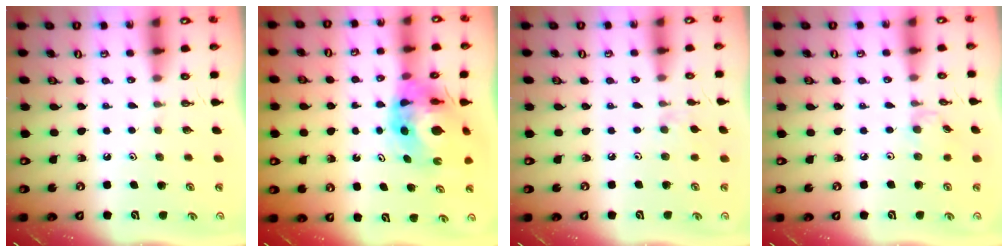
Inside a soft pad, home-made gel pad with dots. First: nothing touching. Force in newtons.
{"total": 10.9, "press": 10.8, "slide": 1.2}
{"total": 2.0, "press": 1.9, "slide": 0.5}
{"total": 2.3, "press": 2.3, "slide": 0.3}